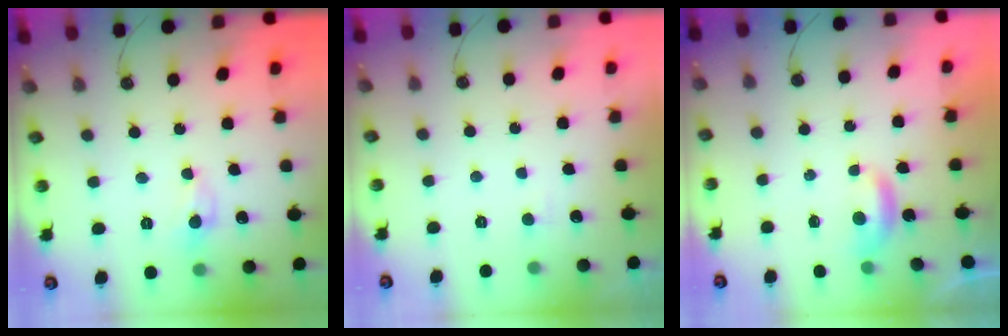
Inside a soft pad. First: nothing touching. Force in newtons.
{"total": 2.3, "press": 2.3, "slide": 0.4}
{"total": 1.8, "press": 1.7, "slide": 0.4}